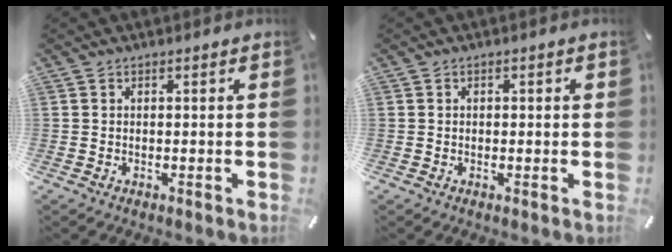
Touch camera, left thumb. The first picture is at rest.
{"total": 0.9, "force": [-0.1, 0.6, 0.6], "torque": [-0.011, 0.003, -0.003]}